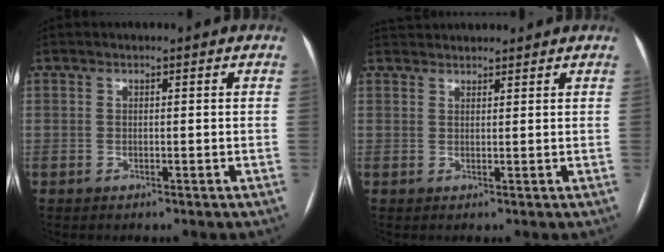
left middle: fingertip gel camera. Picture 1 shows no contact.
{"total": 5.4, "force": [5.2, 1.1, 1.2], "torque": [-0.017, 0.042, 0.079]}